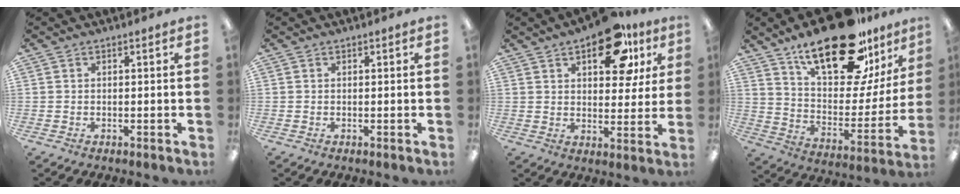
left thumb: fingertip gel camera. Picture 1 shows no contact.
{"total": 0.0}
{"total": 15.6, "force": [9.0, 7.9, 10.0], "torque": [-0.127, -0.032, 0.148]}
{"total": 26.7, "force": [18.0, 11.0, 16.4], "torque": [-0.245, -0.110, 0.304]}